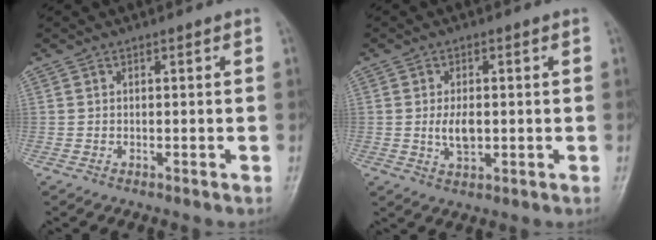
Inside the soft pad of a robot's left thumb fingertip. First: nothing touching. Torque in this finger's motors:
{"motor_torque": [0.11, 0.27, 0.58, -0.09, 0.06]}